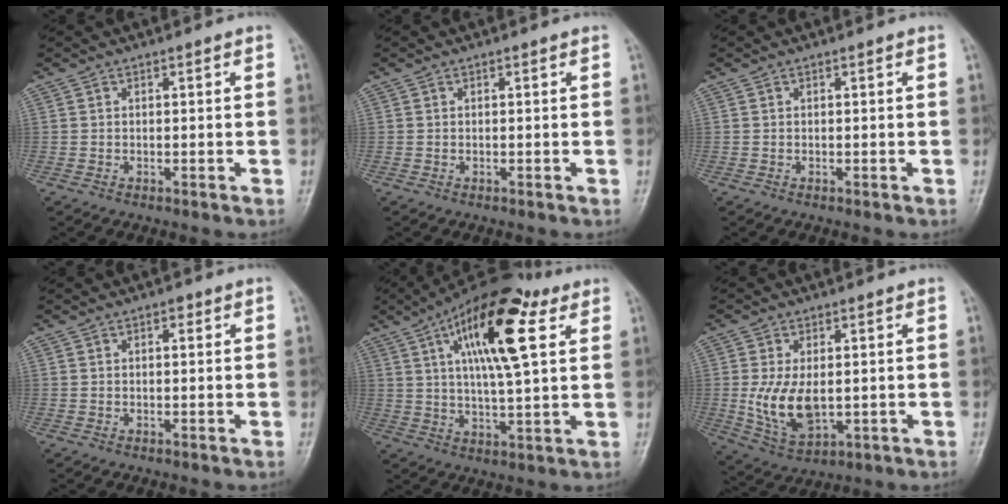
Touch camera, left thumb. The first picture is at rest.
{"total": 0.0}
{"total": 0.0}
{"total": 1.0, "force": [0.4, 0.6, 0.7], "torque": [-0.005, 0.001, 0.003]}
{"total": 18.9, "force": [7.6, 6.2, 16.2], "torque": [-0.249, -0.006, 0.118]}
{"total": 9.0, "force": [-0.2, 5.1, 7.4], "torque": [-0.136, -0.017, 0.011]}